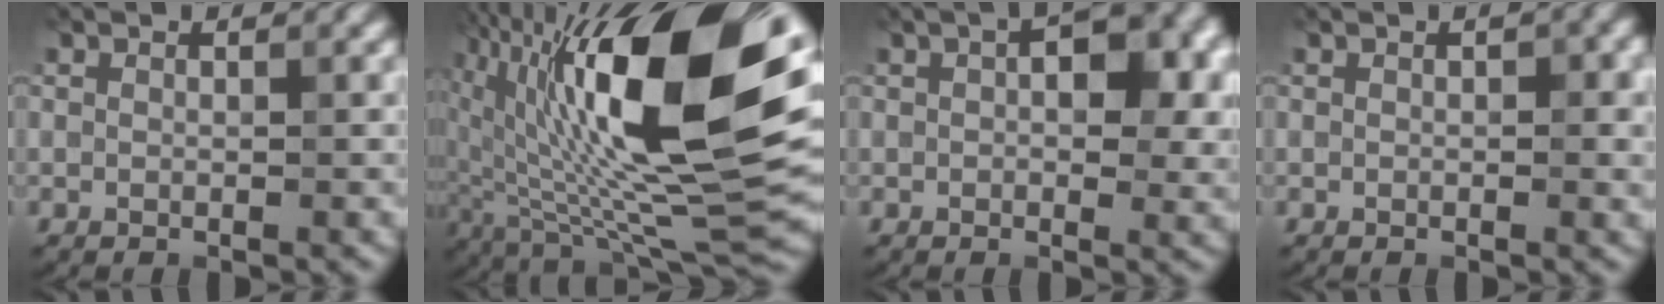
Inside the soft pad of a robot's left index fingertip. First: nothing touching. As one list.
[{"total": 18.8, "force": [4.6, 7.3, 16.7], "torque": [-0.283, 0.010, 0.076]}, {"total": 7.0, "force": [2.0, 3.7, 5.6], "torque": [-0.067, 0.014, 0.019]}, {"total": 2.3, "force": [0.6, 1.0, 2.0], "torque": [-0.025, 0.004, 0.009]}]